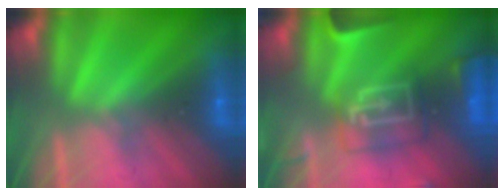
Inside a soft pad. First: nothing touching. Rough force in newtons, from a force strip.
{"total": 8.4}